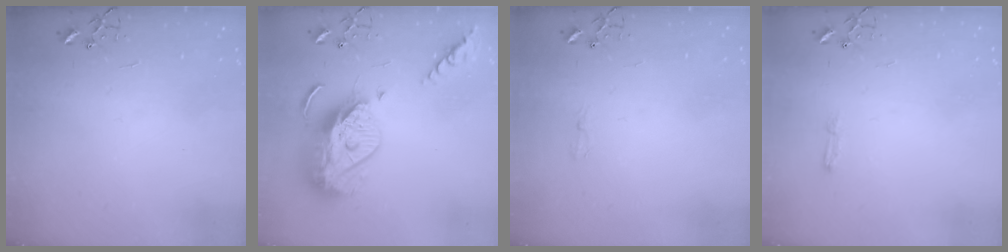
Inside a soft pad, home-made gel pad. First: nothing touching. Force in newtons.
{"total": 17.5, "press": 17.4, "slide": 1.6}
{"total": 5.5, "press": 5.4, "slide": 0.6}
{"total": 3.8, "press": 3.8, "slide": 0.5}